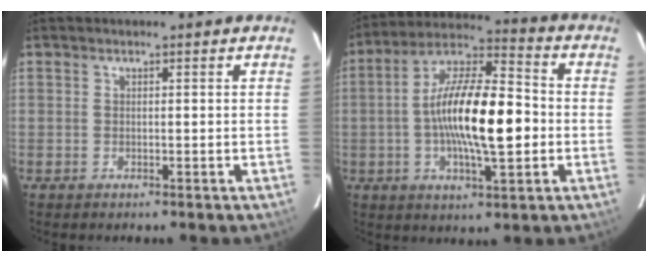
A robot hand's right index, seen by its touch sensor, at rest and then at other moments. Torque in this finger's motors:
{"motor_torque": [1.06, 0.06, 1.05, 0.21]}